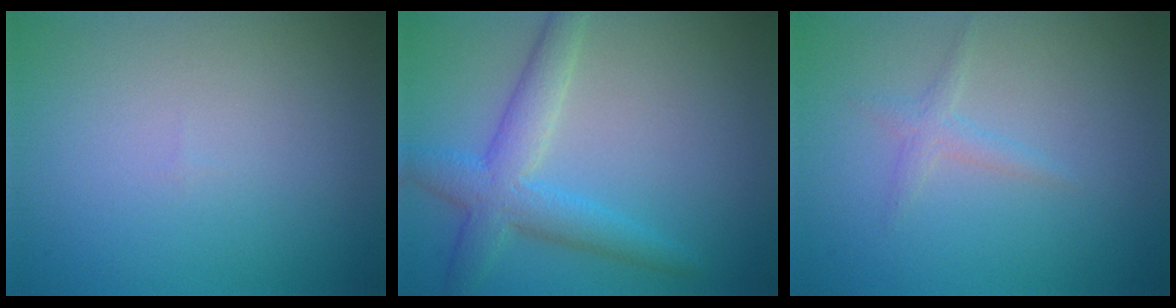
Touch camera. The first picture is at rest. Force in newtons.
{"total": 4.6, "press": 4.6, "slide": 0.0}
{"total": 1.3, "press": 1.3, "slide": 0.1}